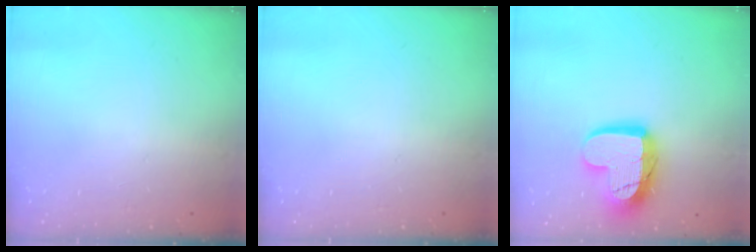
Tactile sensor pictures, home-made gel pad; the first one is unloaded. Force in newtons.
{"total": 0.0}
{"total": 15.1, "press": 15.1, "slide": 1.3}